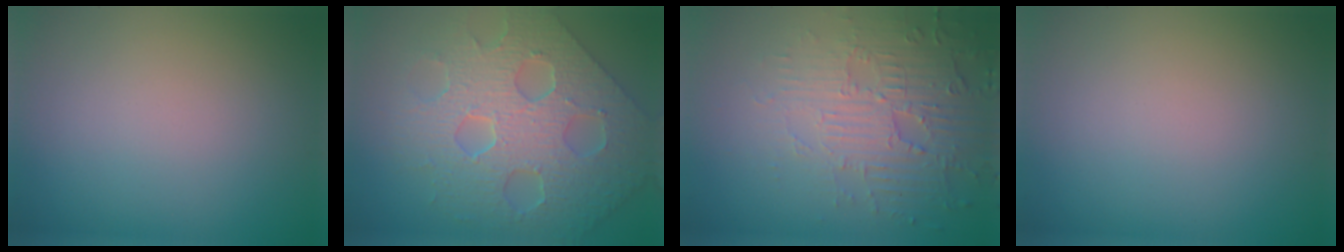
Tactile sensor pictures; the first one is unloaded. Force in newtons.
{"total": 7.7, "press": 6.5, "slide": 4.0}
{"total": 4.1, "press": 3.9, "slide": 1.2}
{"total": 0.0}